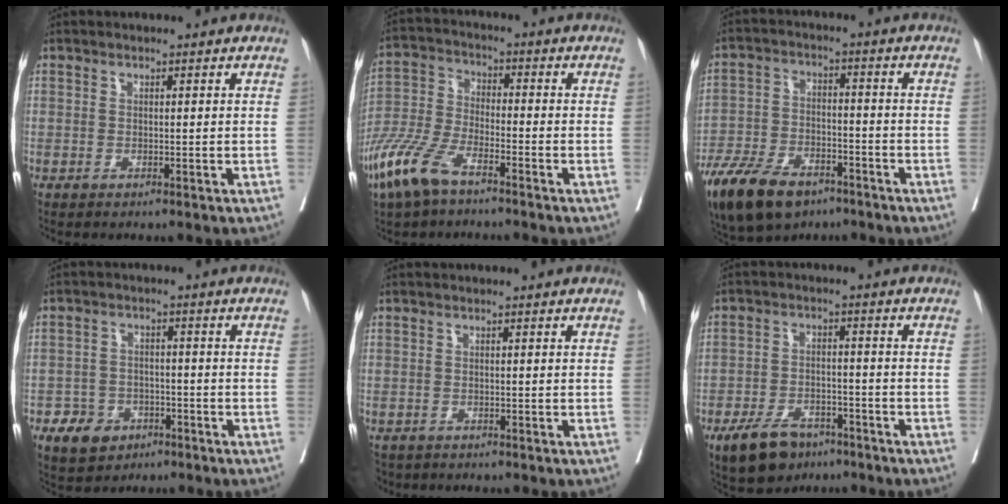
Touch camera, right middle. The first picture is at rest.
{"total": 9.8, "force": [-6.5, 3.0, 6.6], "torque": [-0.161, -0.017, -0.133]}
{"total": 13.5, "force": [-9.5, 6.1, 7.5], "torque": [-0.150, -0.016, -0.167]}
{"total": 5.7, "force": [-3.1, 4.4, 1.9], "torque": [-0.034, 0.006, -0.041]}
{"total": 2.9, "force": [-2.4, 1.6, 0.4], "torque": [-0.007, -0.003, -0.039]}
{"total": 8.1, "force": [-5.6, 4.3, 4.1], "torque": [-0.081, -0.002, -0.091]}